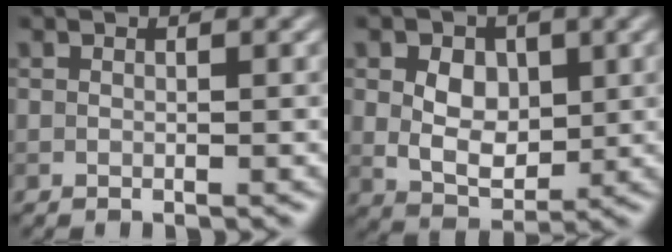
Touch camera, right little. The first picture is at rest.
{"total": 4.8, "force": [1.0, 3.4, 3.2], "torque": [-0.052, -0.003, 0.012]}